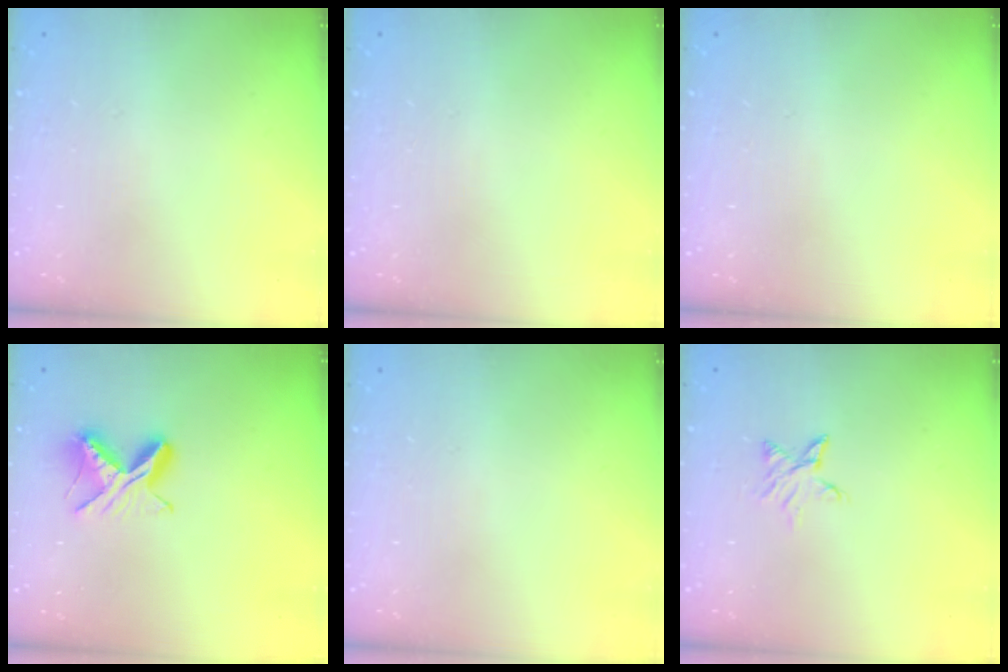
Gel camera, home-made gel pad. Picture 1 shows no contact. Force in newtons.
{"total": 0.0}
{"total": 0.0}
{"total": 7.8, "press": 7.7, "slide": 0.9}
{"total": 0.0}
{"total": 3.6, "press": 3.6, "slide": 0.4}